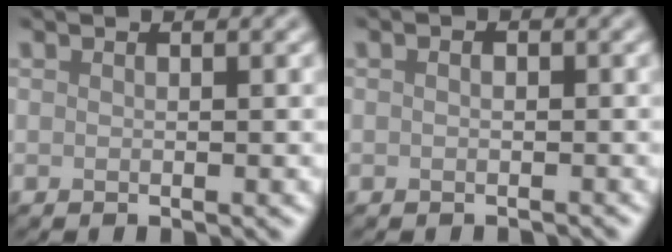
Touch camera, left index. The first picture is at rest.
{"total": 0.8, "force": [-0.2, 0.7, 0.4], "torque": [-0.002, -0.004, -0.005]}